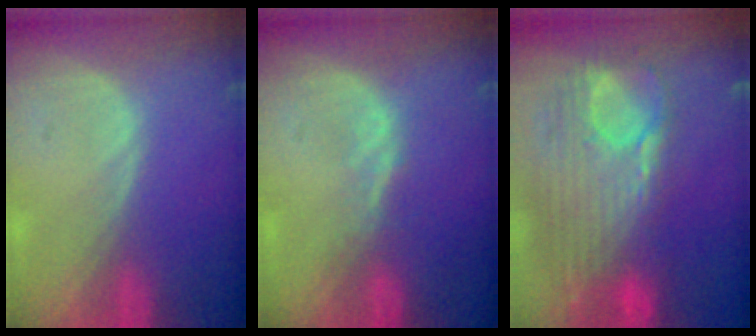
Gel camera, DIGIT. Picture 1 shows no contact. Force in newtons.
{"total": 1.4, "press": 1.4, "slide": 0.1}
{"total": 12.7, "press": 10.7, "slide": 6.7}